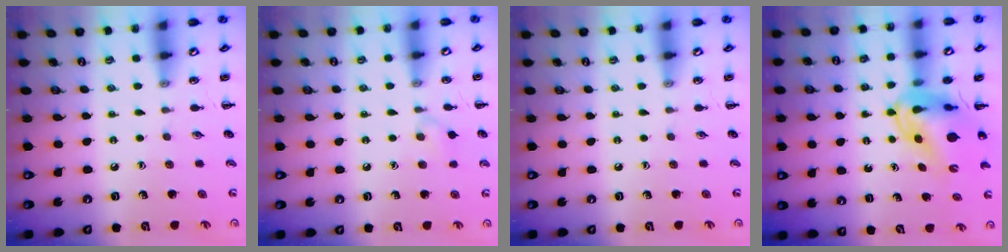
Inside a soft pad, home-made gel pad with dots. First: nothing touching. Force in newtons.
{"total": 4.5, "press": 4.2, "slide": 1.6}
{"total": 0.0}
{"total": 9.9, "press": 9.4, "slide": 3.2}